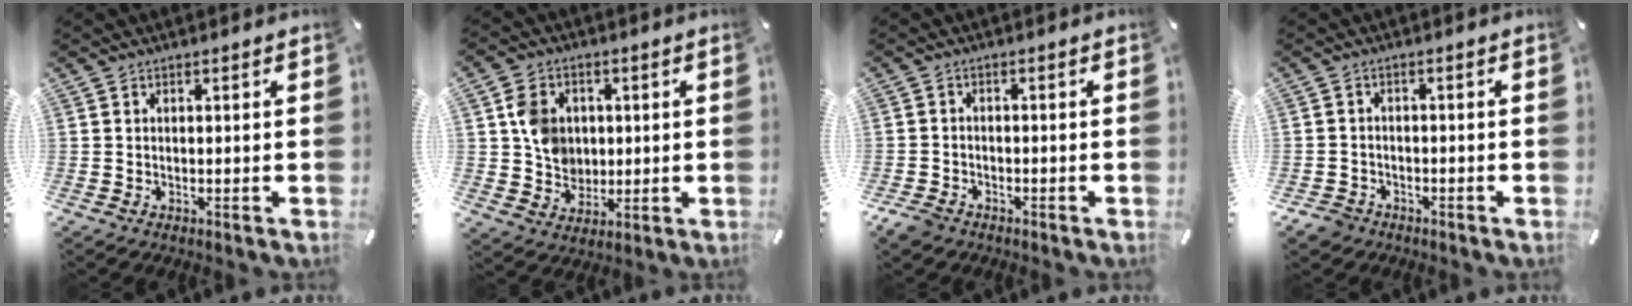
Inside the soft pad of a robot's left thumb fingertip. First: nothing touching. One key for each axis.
{"total": 8.6, "fx": 1.3, "fy": 7.8, "fz": 3.4, "tx": -0.051, "ty": 0.010, "tz": 0.029}
{"total": 3.1, "fx": -2.3, "fy": 1.9, "fz": 0.9, "tx": -0.028, "ty": 0.008, "tz": -0.047}
{"total": 3.3, "fx": -2.2, "fy": 2.3, "fz": 0.7, "tx": -0.024, "ty": 0.007, "tz": -0.048}